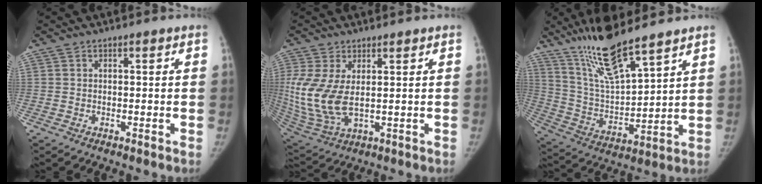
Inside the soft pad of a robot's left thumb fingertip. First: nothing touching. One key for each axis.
{"total": 12.6, "fx": 1.3, "fy": 6.6, "fz": 10.7, "tx": -0.246, "ty": -0.015, "tz": 0.043}
{"total": 15.6, "fx": 11.7, "fy": 2.7, "fz": 10.0, "tx": -0.170, "ty": -0.064, "tz": 0.232}